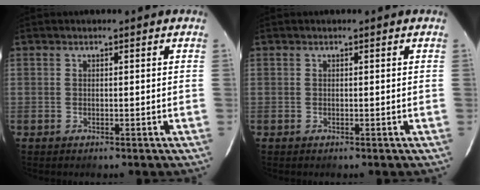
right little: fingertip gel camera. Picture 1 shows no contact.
{"total": 0.0}